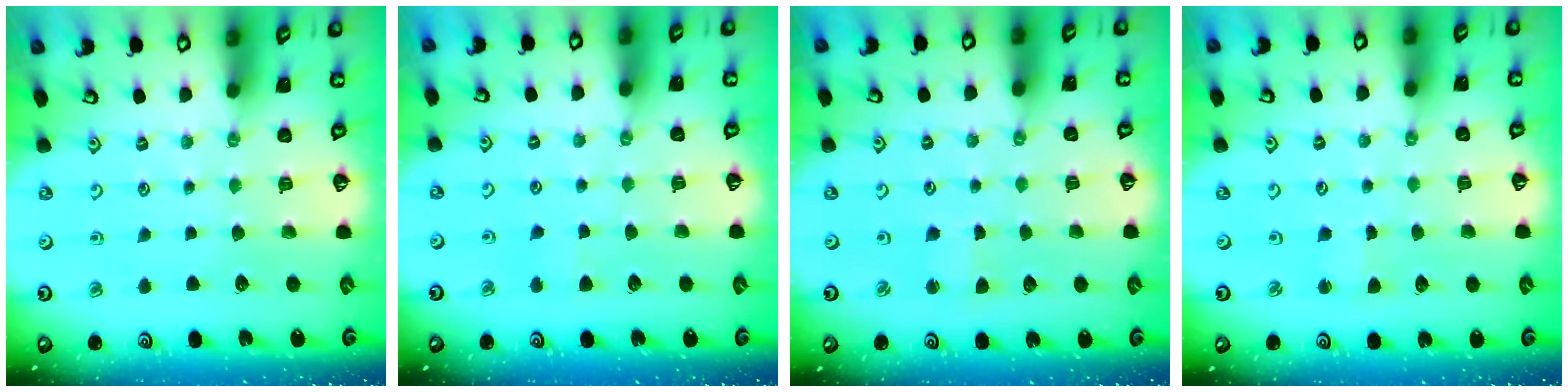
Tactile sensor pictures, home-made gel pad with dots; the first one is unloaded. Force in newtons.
{"total": 3.0, "press": 3.0, "slide": 0.3}
{"total": 1.8, "press": 1.8, "slide": 0.4}
{"total": 1.7, "press": 1.7, "slide": 0.1}